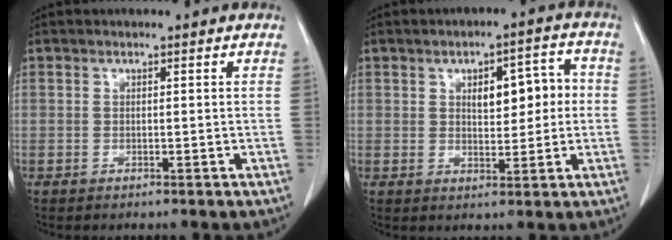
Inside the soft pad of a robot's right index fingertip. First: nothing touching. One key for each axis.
{"total": 7.1, "fx": 1.0, "fy": 3.2, "fz": 6.3, "tx": -0.084, "ty": 0.025, "tz": 0.020}